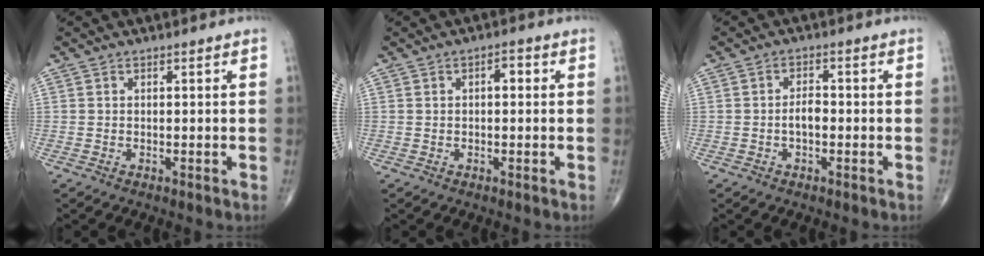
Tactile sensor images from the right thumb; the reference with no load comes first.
{"total": 2.2, "force": [0.4, 1.1, 1.9], "torque": [-0.023, 0.008, 0.001]}
{"total": 2.7, "force": [-0.7, 1.4, 2.2], "torque": [-0.033, 0.009, -0.014]}